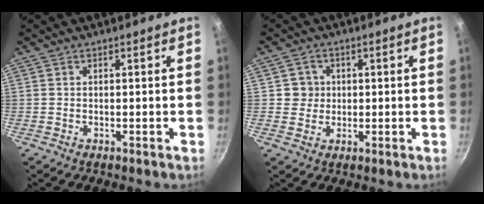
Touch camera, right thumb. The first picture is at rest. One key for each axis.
{"total": 3.7, "fx": 0.5, "fy": 3.6, "fz": 0.5, "tx": 0.019, "ty": 0.008, "tz": 0.004}